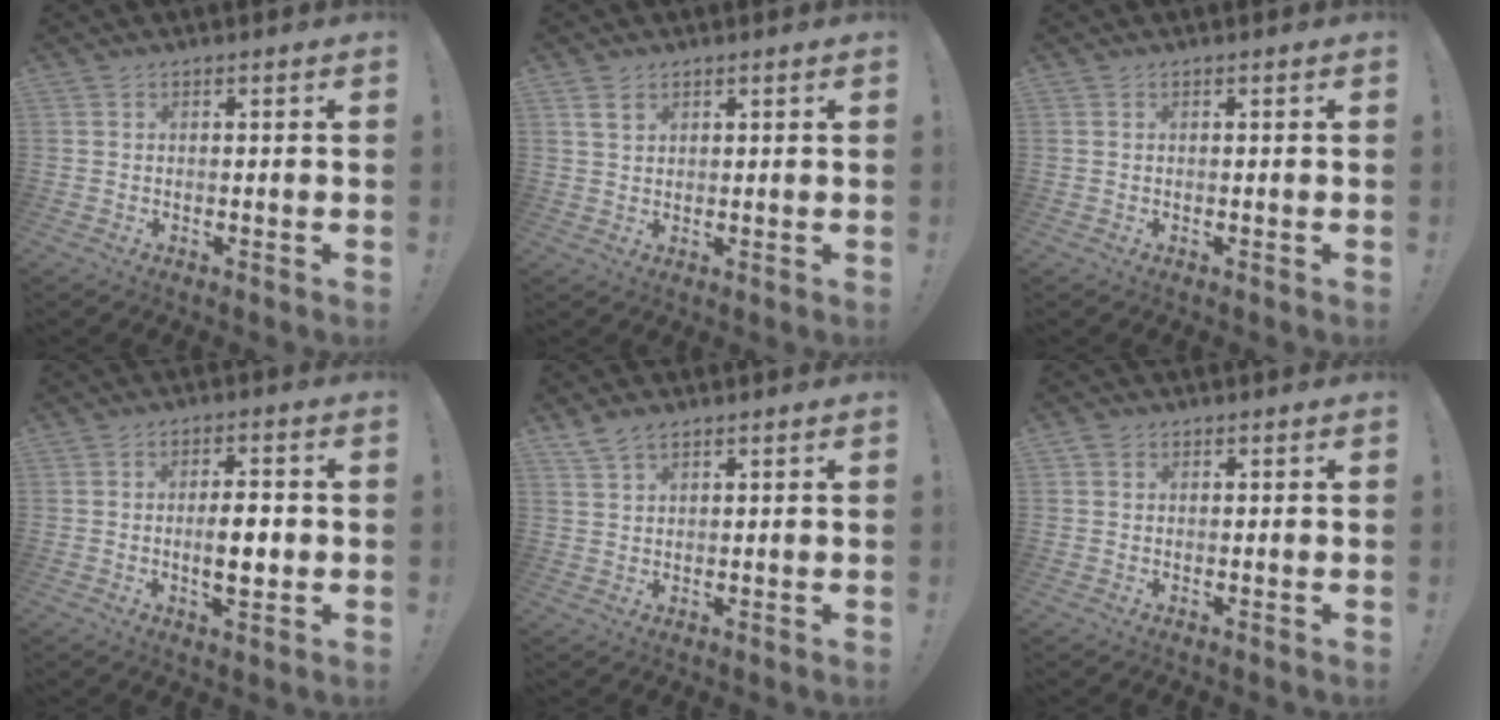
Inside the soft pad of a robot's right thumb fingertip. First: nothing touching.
{"total": 3.1, "force": [2.0, 1.7, 1.7], "torque": [-0.022, -0.007, 0.035]}
{"total": 0.0}
{"total": 6.7, "force": [-0.8, 2.3, 6.2], "torque": [-0.096, -0.007, -0.022]}
{"total": 4.2, "force": [3.2, 1.9, 2.0], "torque": [-0.034, -0.014, 0.061]}
{"total": 1.3, "force": [0.7, 1.1, 0.3], "torque": [-0.004, 0.001, 0.013]}